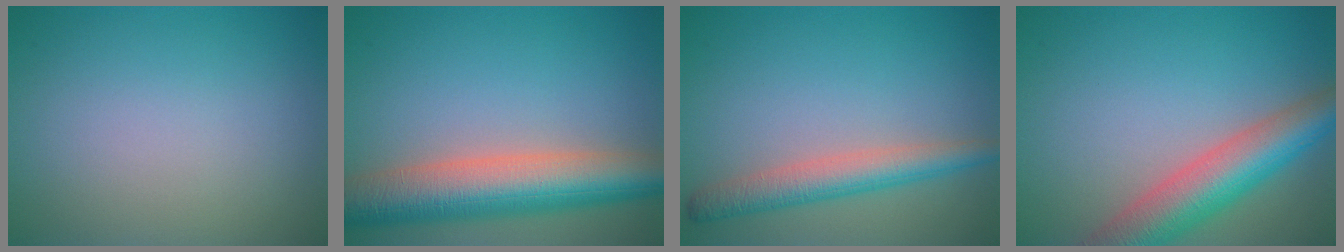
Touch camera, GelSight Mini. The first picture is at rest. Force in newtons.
{"total": 9.1, "press": 9.1, "slide": 0.5}
{"total": 3.8, "press": 3.8, "slide": 0.3}
{"total": 7.4, "press": 7.4, "slide": 0.5}